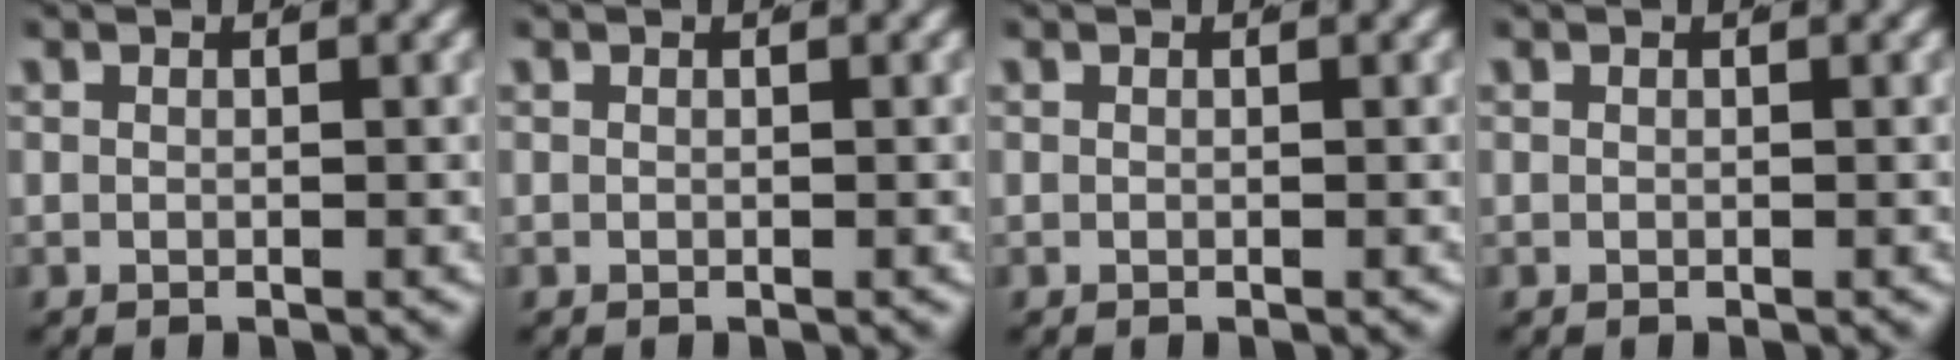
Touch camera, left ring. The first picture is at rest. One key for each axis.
{"total": 0.0}
{"total": 0.0}
{"total": 0.0}